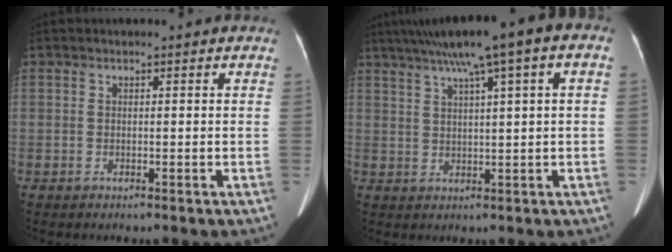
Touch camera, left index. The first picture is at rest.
{"total": 12.3, "force": [6.4, 0.9, 10.5], "torque": [-0.161, 0.047, 0.094]}